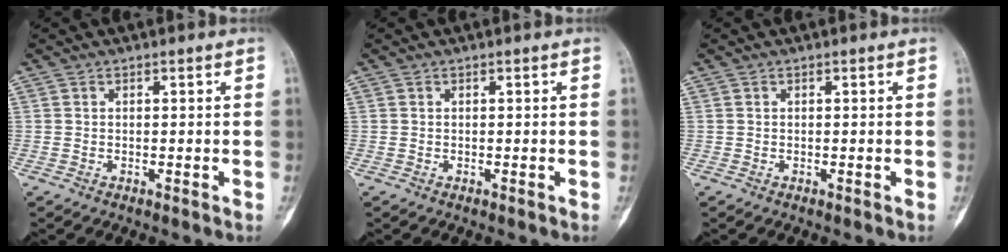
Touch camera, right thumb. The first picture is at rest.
{"total": 0.0}
{"total": 0.0}